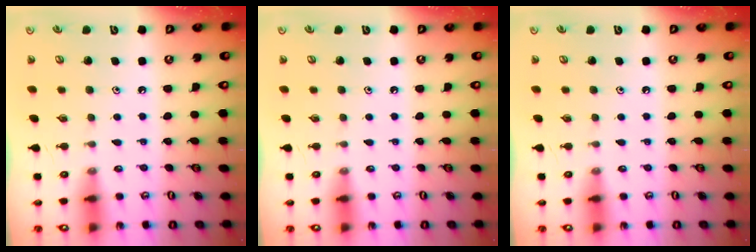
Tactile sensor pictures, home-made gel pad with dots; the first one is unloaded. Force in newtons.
{"total": 0.0}
{"total": 0.0}